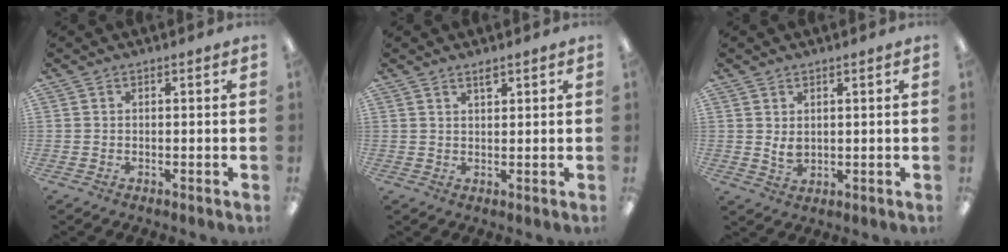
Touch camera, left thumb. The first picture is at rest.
{"total": 2.2, "force": [1.8, 0.6, 1.1], "torque": [-0.018, -0.005, 0.031]}
{"total": 2.9, "force": [1.0, 1.9, 2.0], "torque": [-0.033, -0.002, 0.017]}